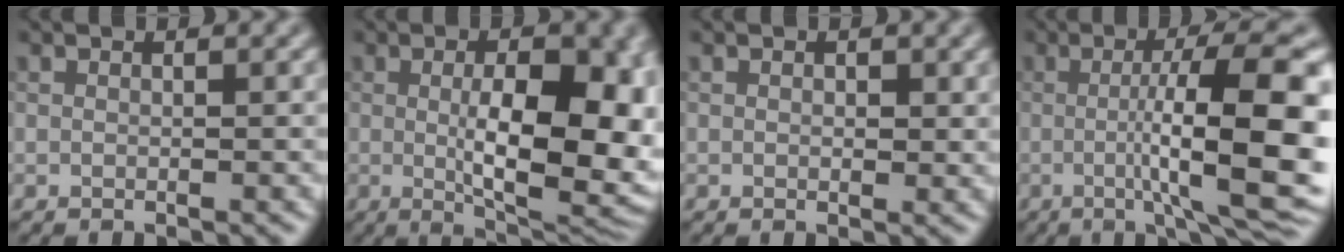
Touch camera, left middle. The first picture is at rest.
{"total": 10.8, "force": [-0.4, 4.2, 9.9], "torque": [-0.138, -0.011, 0.003]}
{"total": 0.9, "force": [0.3, 0.6, 0.6], "torque": [-0.007, -0.003, 0.003]}
{"total": 11.6, "force": [-0.7, 2.7, 11.3], "torque": [-0.145, -0.003, -0.012]}